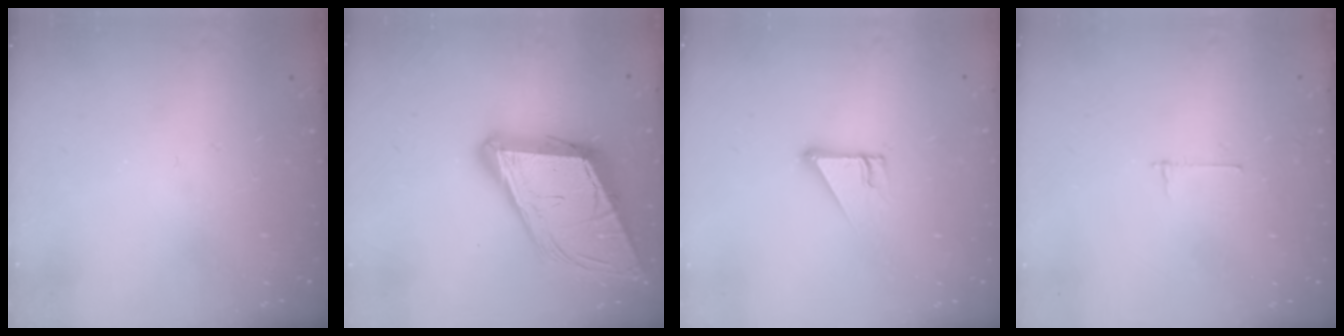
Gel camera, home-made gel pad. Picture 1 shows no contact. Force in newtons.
{"total": 18.1, "press": 17.5, "slide": 4.3}
{"total": 4.3, "press": 4.3, "slide": 0.4}
{"total": 2.7, "press": 2.7, "slide": 0.3}